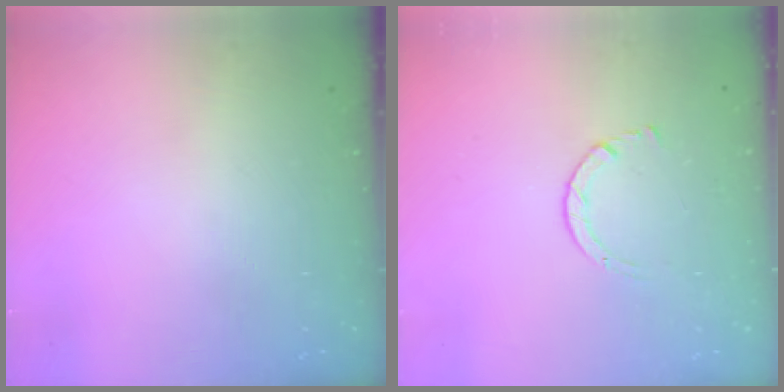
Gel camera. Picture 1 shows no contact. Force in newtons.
{"total": 2.7, "press": 2.7, "slide": 0.3}